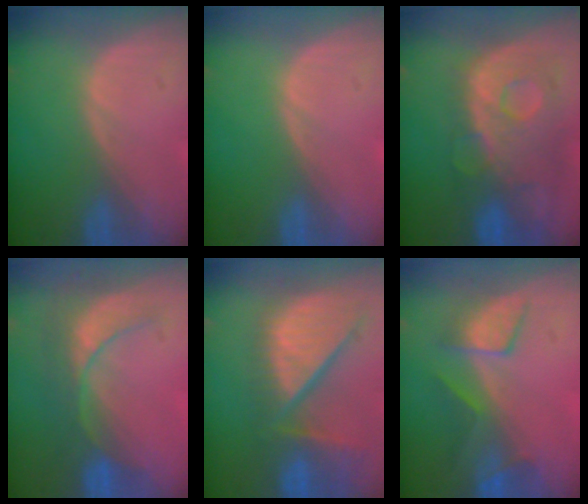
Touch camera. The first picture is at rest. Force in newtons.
{"total": 0.0}
{"total": 11.2, "press": 9.8, "slide": 5.5}
{"total": 9.1, "press": 7.9, "slide": 4.5}
{"total": 12.5, "press": 10.7, "slide": 6.5}
{"total": 5.9, "press": 5.7, "slide": 1.1}